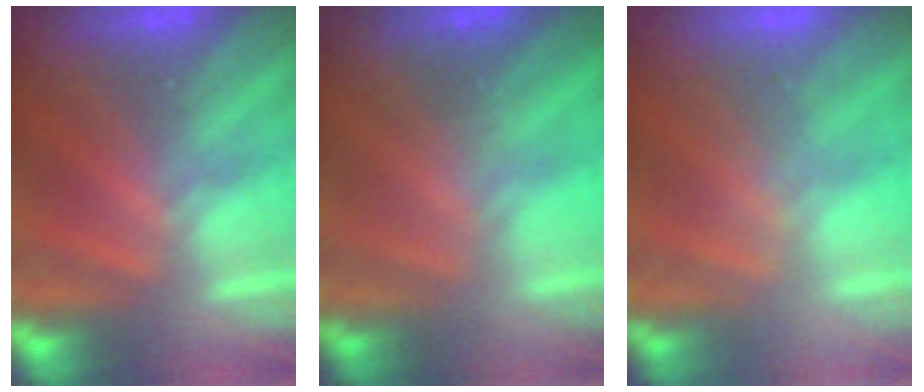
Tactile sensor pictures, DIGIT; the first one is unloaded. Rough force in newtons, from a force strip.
{"total": 1.6}
{"total": 1.6}